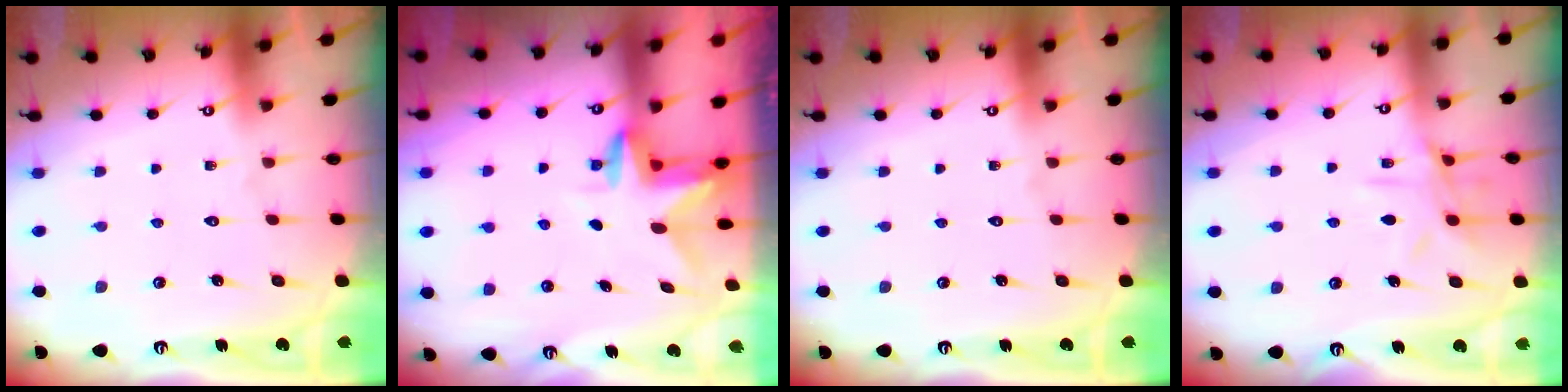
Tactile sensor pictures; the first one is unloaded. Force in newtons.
{"total": 3.0, "press": 3.0, "slide": 0.3}
{"total": 0.0}
{"total": 9.5, "press": 9.5, "slide": 0.7}